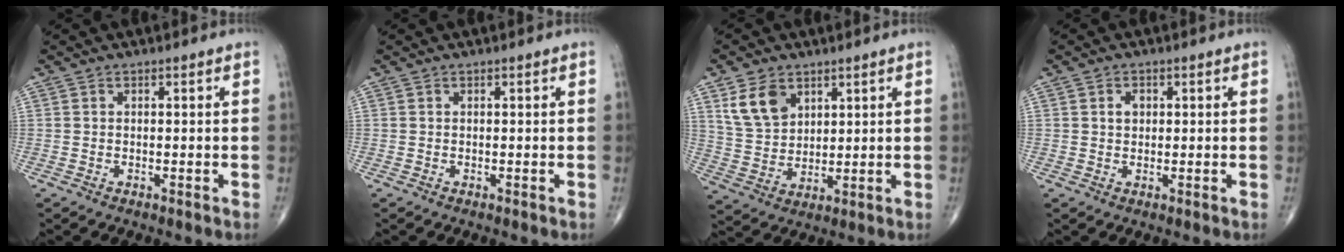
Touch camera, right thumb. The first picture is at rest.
{"total": 0.0}
{"total": 8.7, "force": [4.5, 5.8, 4.6], "torque": [-0.073, -0.019, 0.096]}
{"total": 2.1, "force": [0.5, 1.6, 1.2], "torque": [-0.013, 0.001, 0.008]}